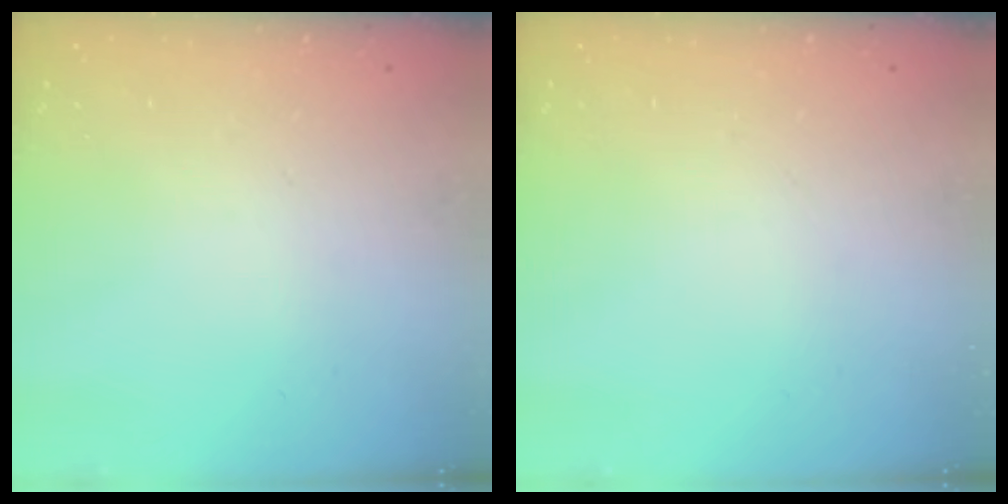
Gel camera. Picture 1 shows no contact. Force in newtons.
{"total": 0.0}